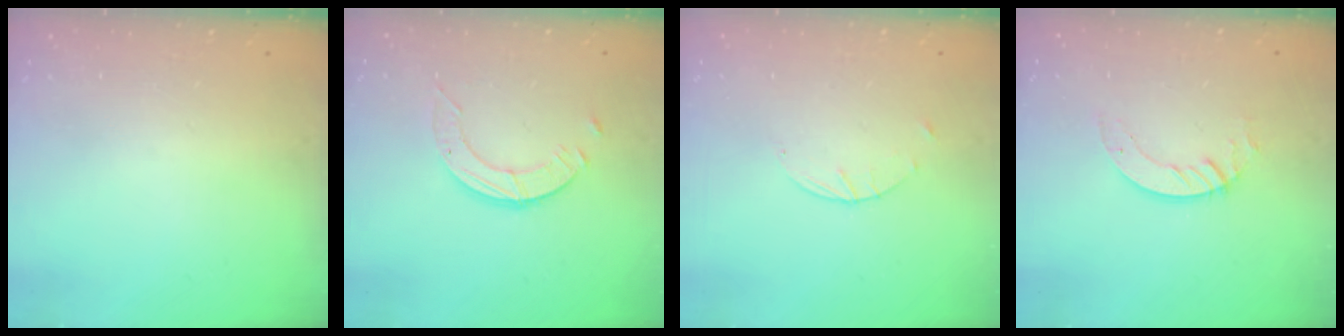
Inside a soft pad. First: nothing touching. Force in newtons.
{"total": 3.6, "press": 3.6, "slide": 0.4}
{"total": 1.7, "press": 1.7, "slide": 0.3}
{"total": 3.6, "press": 3.6, "slide": 0.4}